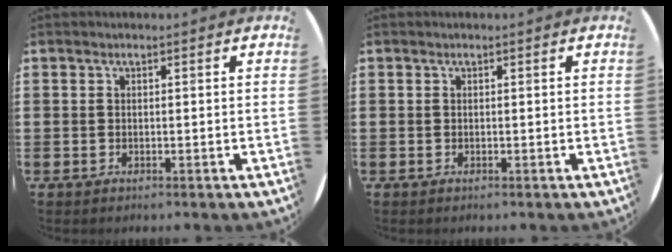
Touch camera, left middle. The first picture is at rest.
{"total": 0.0}